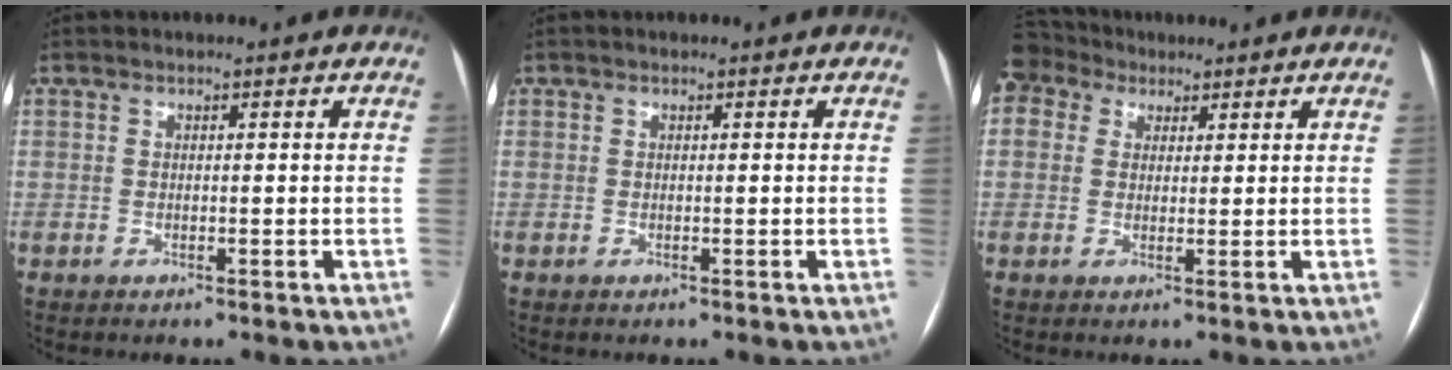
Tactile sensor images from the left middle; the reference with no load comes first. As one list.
[{"total": 0.0}, {"total": 5.7, "force": [3.8, 4.1, 1.3], "torque": [-0.037, 0.038, 0.077]}]